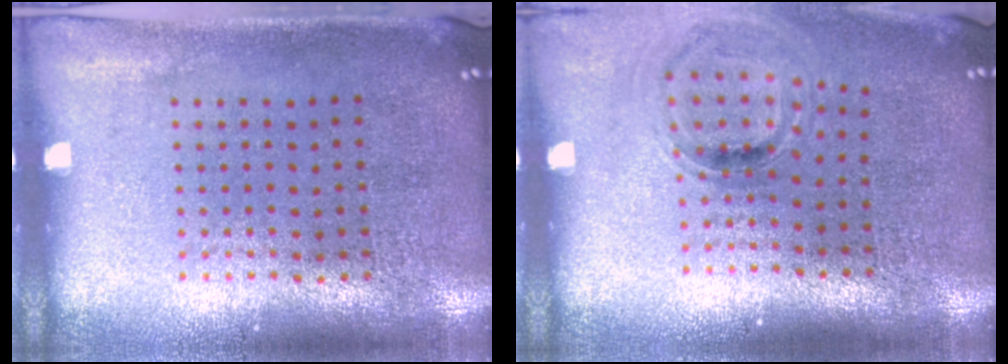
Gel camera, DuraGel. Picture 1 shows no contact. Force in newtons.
{"total": 0.9, "press": 0.8, "slide": 0.3}